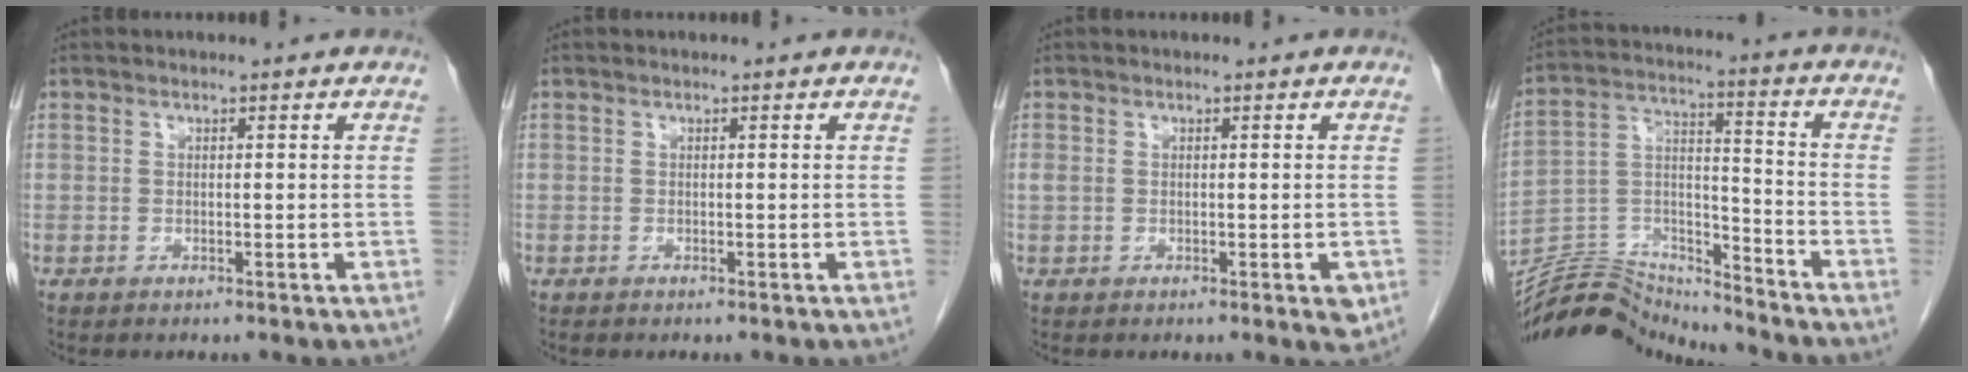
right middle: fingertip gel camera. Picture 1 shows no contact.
{"total": 0.0}
{"total": 2.7, "force": [-0.2, 1.5, 2.2], "torque": [-0.038, 0.007, 0.006]}
{"total": 13.3, "force": [-13.3, -0.1, 0.4], "torque": [-0.009, 0.039, -0.247]}